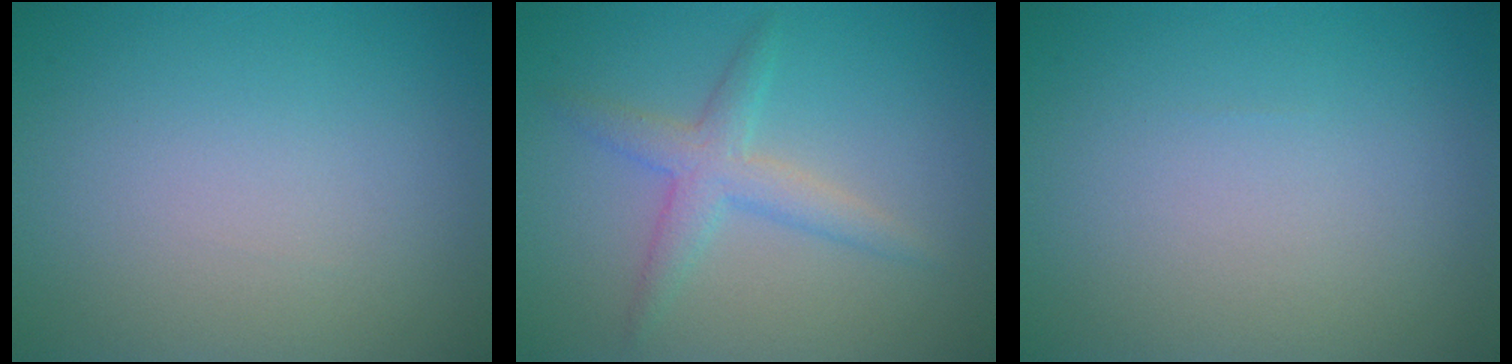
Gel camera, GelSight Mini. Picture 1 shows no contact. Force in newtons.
{"total": 3.0, "press": 3.0, "slide": 0.2}
{"total": 0.0}